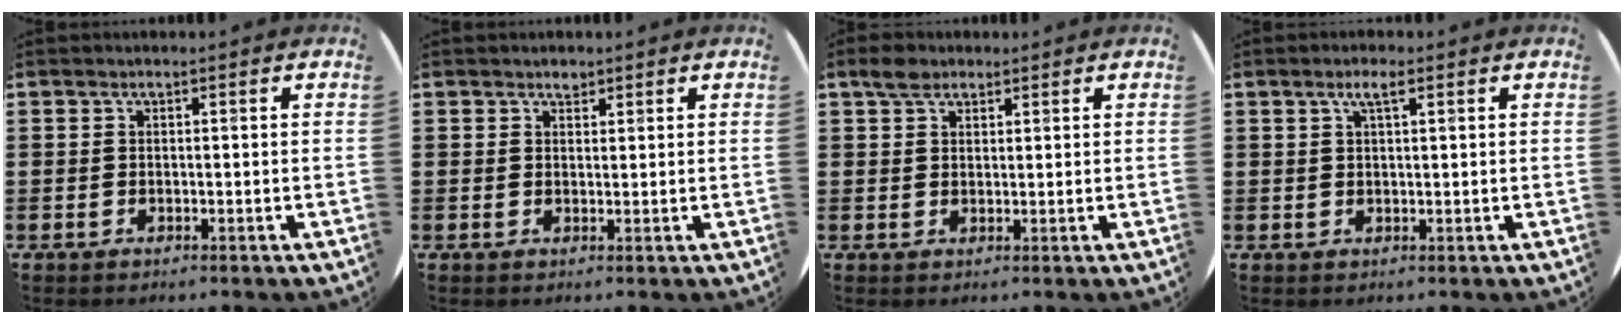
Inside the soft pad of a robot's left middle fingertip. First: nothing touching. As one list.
[{"total": 1.1, "force": [1.0, 0.5, 0.2], "torque": [0.003, -0.002, 0.018]}, {"total": 2.5, "force": [2.0, 1.3, 0.8], "torque": [-0.003, 0.000, 0.035]}, {"total": 2.3, "force": [1.4, 0.4, 1.8], "torque": [-0.037, 0.006, 0.022]}]